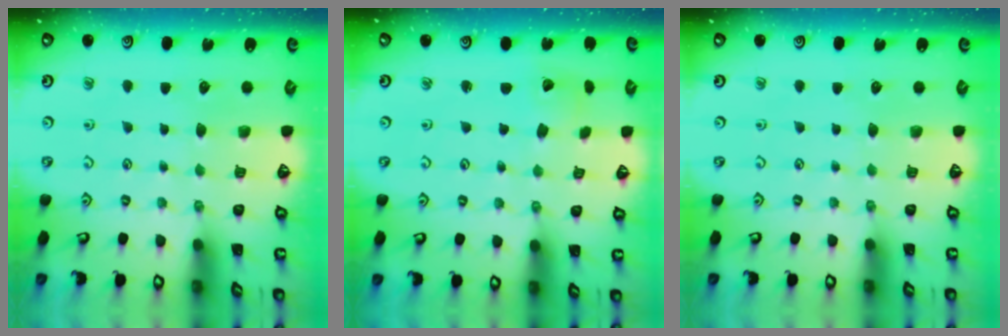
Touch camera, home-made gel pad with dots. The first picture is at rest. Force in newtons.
{"total": 1.8, "press": 1.7, "slide": 0.3}
{"total": 0.0}